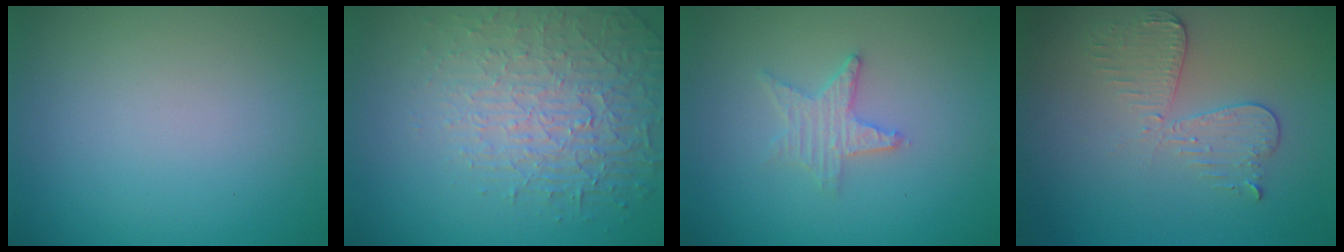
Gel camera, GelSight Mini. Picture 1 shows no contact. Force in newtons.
{"total": 4.0, "press": 3.9, "slide": 1.1}
{"total": 2.3, "press": 2.2, "slide": 0.4}
{"total": 3.0, "press": 2.7, "slide": 1.2}